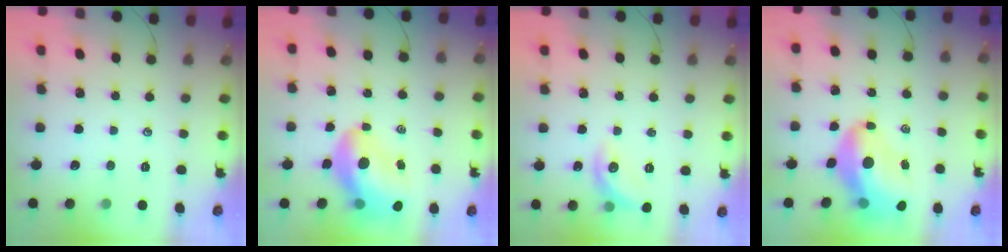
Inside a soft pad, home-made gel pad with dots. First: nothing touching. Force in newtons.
{"total": 14.5, "press": 13.8, "slide": 4.2}
{"total": 9.8, "press": 9.8, "slide": 0.2}
{"total": 14.2, "press": 13.7, "slide": 4.0}